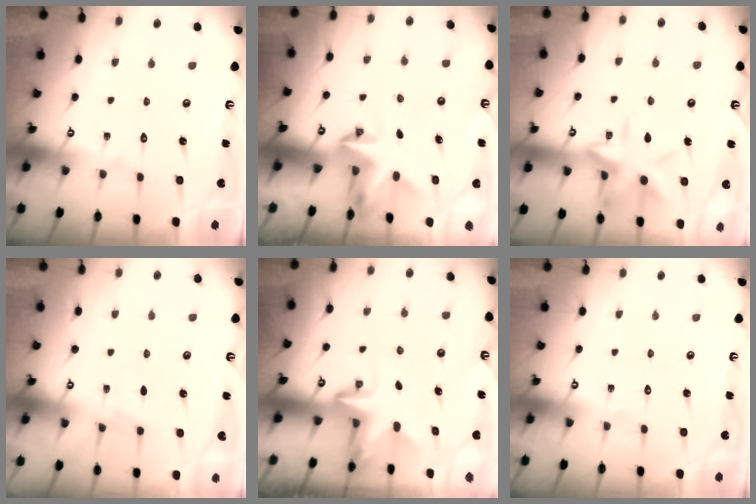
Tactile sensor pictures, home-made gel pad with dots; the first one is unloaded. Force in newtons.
{"total": 3.7, "press": 3.7, "slide": 0.2}
{"total": 11.5, "press": 11.5, "slide": 1.1}
{"total": 4.2, "press": 4.2, "slide": 0.4}
{"total": 3.2, "press": 3.2, "slide": 0.1}
{"total": 0.0}